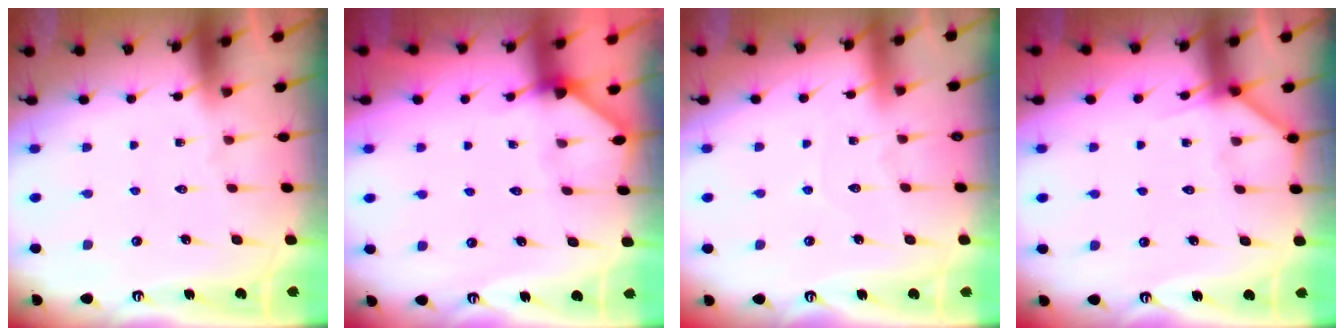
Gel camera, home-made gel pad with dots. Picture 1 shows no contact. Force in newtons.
{"total": 3.1, "press": 3.1, "slide": 0.2}
{"total": 4.2, "press": 4.2, "slide": 0.4}
{"total": 4.5, "press": 4.5, "slide": 0.4}